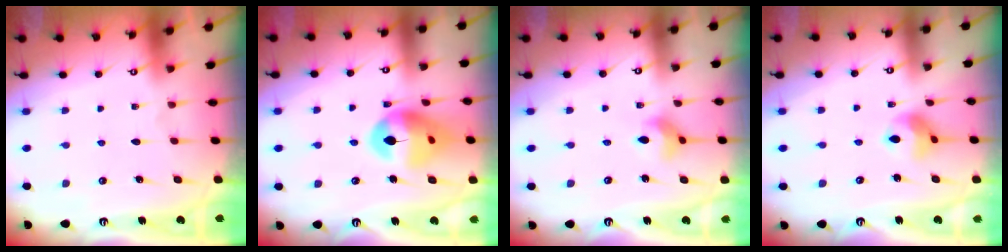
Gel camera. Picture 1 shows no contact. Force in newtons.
{"total": 15.1, "press": 15.0, "slide": 1.9}
{"total": 5.8, "press": 5.7, "slide": 0.6}
{"total": 8.2, "press": 8.1, "slide": 0.9}